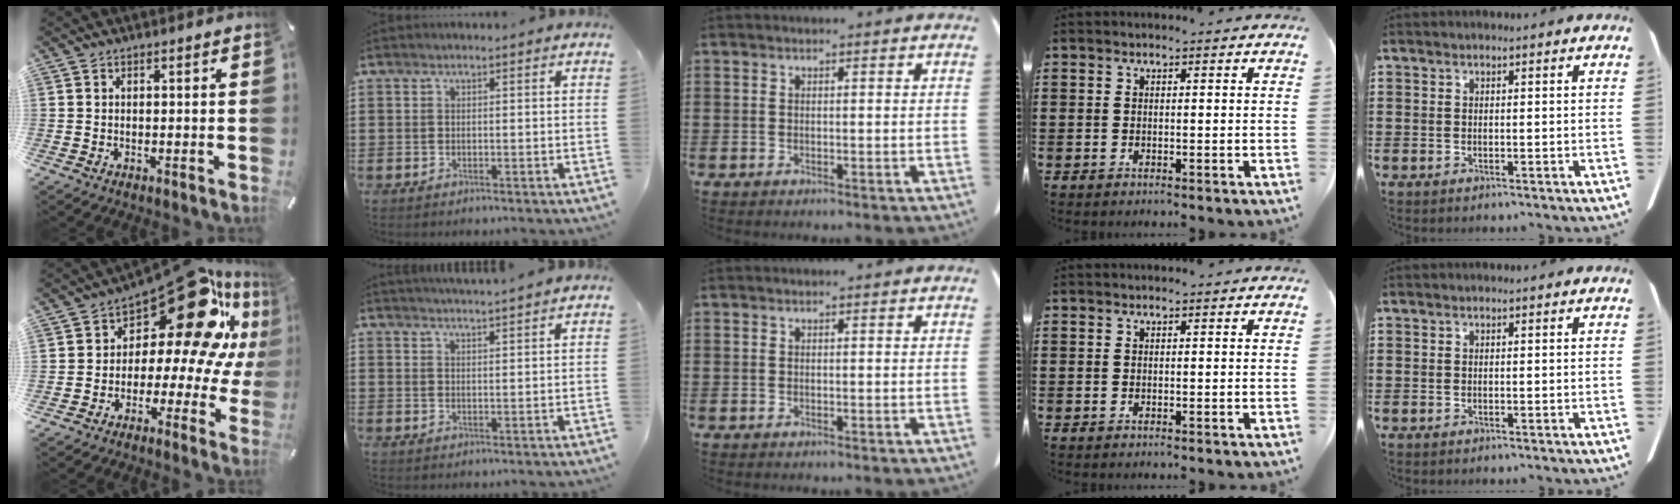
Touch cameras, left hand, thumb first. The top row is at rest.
{"thumb": {"total": 21.3, "force": [10.4, 10.3, 15.4], "torque": [-0.215, -0.075, 0.175]}, "index": {"total": 2.3, "force": [2.2, -0.4, 0.2], "torque": [-0.009, -0.007, 0.041]}}